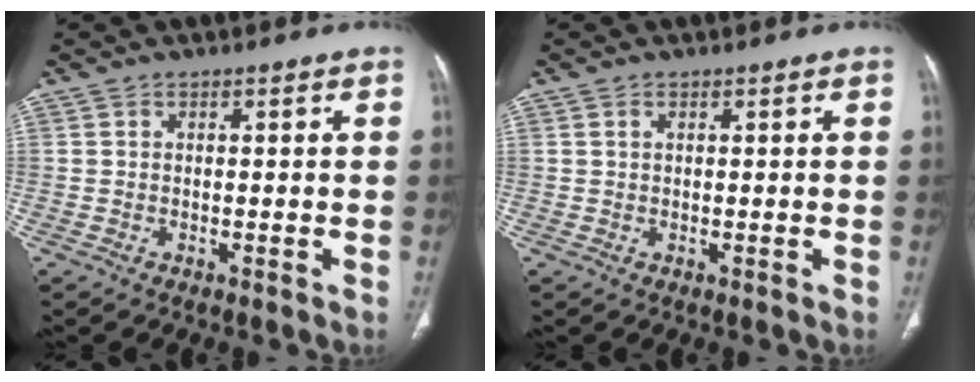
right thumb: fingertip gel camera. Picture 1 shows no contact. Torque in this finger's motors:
{"motor_torque": [-0.38, -0.05, -0.34, 0.22, 0.09]}